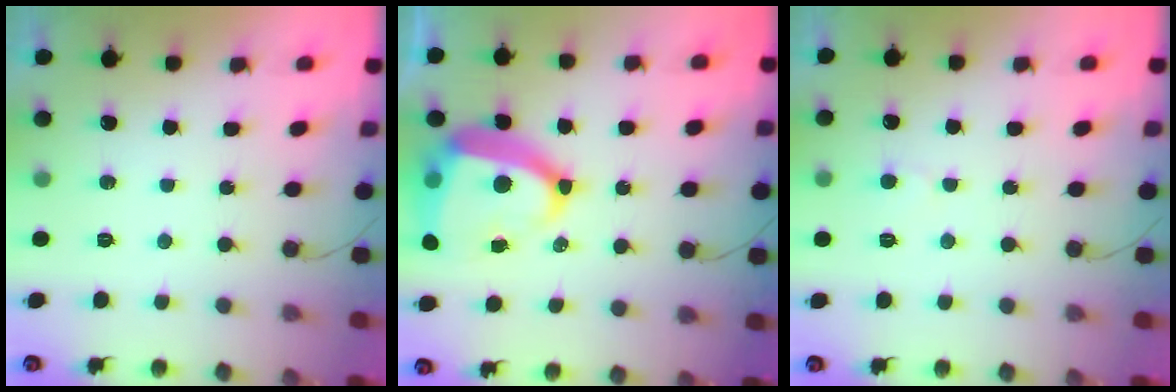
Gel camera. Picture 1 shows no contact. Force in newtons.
{"total": 16.3, "press": 16.1, "slide": 2.4}
{"total": 3.7, "press": 3.7, "slide": 0.3}